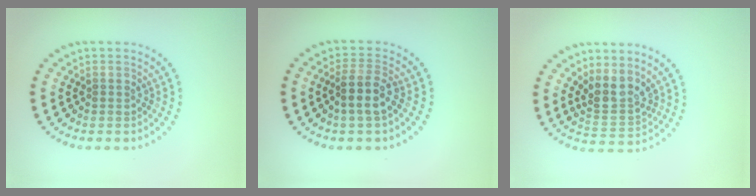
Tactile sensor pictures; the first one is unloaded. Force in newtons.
{"total": 2.8, "press": 2.5, "slide": 1.3}
{"total": 3.1, "press": 2.5, "slide": 1.8}